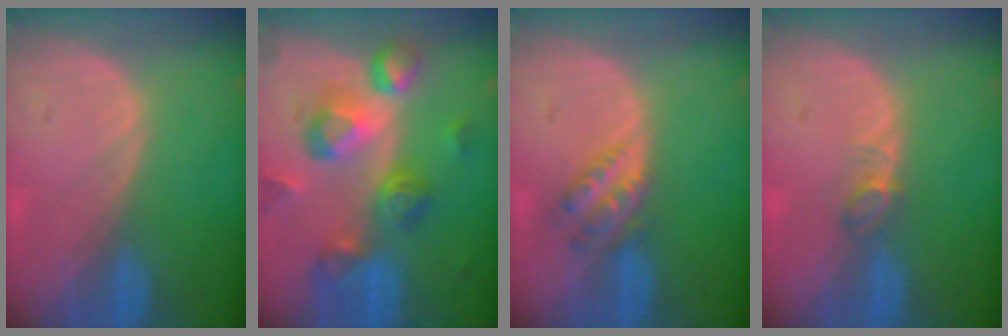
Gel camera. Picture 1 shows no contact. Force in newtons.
{"total": 10.5, "press": 9.4, "slide": 4.7}
{"total": 4.7, "press": 4.3, "slide": 1.9}
{"total": 2.1, "press": 2.1, "slide": 0.4}